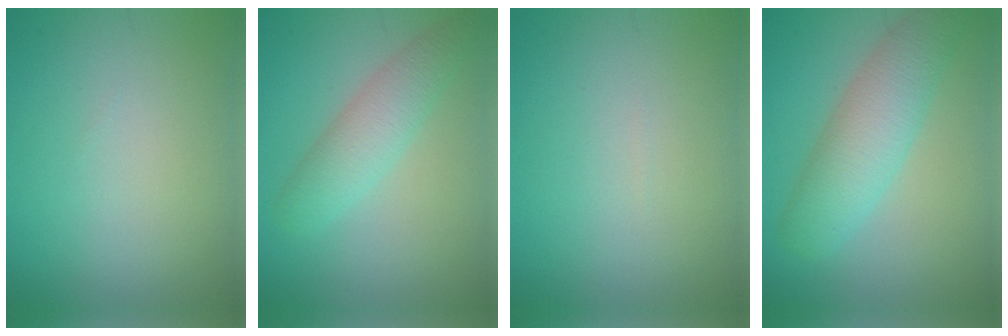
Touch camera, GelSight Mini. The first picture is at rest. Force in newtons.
{"total": 3.6, "press": 3.6, "slide": 0.1}
{"total": 0.0}
{"total": 5.7, "press": 5.7, "slide": 0.1}